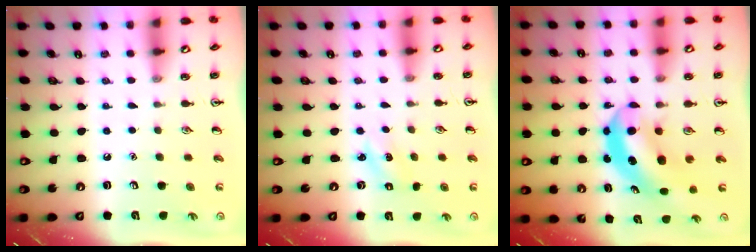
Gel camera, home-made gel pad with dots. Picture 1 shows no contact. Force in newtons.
{"total": 1.5, "press": 1.4, "slide": 0.4}
{"total": 6.5, "press": 6.2, "slide": 1.9}